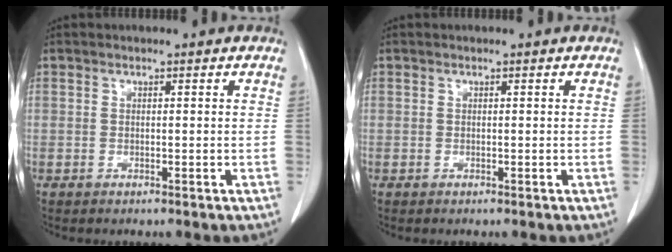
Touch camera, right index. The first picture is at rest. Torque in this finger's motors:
{"motor_torque": [0.00, 0.00, 0.00, 0.00]}